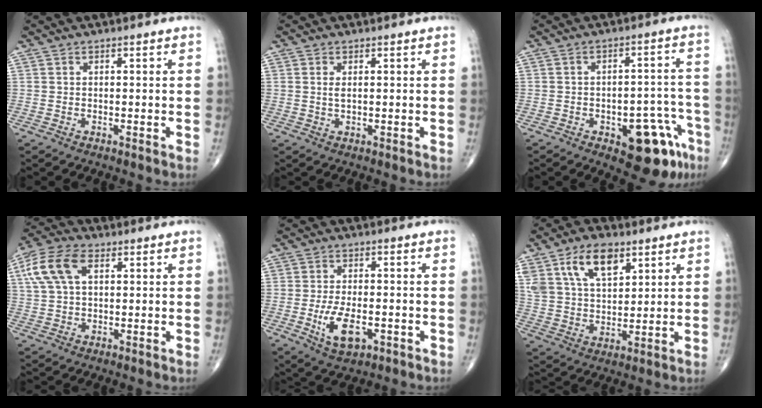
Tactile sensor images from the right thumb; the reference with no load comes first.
{"total": 1.4, "force": [0.4, 0.6, 1.3], "torque": [-0.028, -0.002, 0.011]}
{"total": 13.1, "force": [-6.4, 5.8, 9.9], "torque": [-0.087, 0.045, -0.072]}
{"total": 10.4, "force": [3.5, 5.9, 7.8], "torque": [-0.168, 0.018, 0.065]}
{"total": 7.7, "force": [-2.3, 3.8, 6.2], "torque": [-0.112, -0.001, -0.033]}
{"total": 12.5, "force": [6.6, 6.8, 8.2], "torque": [-0.133, -0.022, 0.128]}